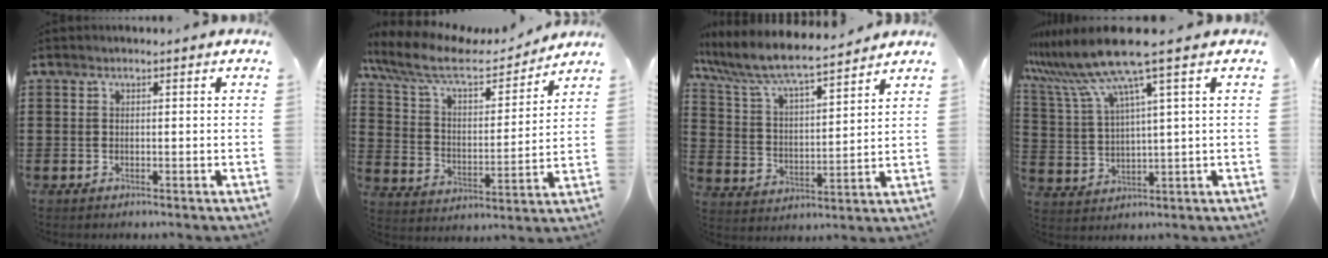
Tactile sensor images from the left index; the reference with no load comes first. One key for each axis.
{"total": 10.6, "fx": 8.7, "fy": 2.8, "fz": 5.3, "tx": -0.134, "ty": -0.041, "tz": 0.150}
{"total": 7.3, "fx": 6.6, "fy": 0.8, "fz": 3.0, "tx": -0.089, "ty": -0.039, "tz": 0.110}
{"total": 10.6, "fx": 7.2, "fy": -0.1, "fz": 7.7, "tx": -0.195, "ty": -0.038, "tz": 0.115}